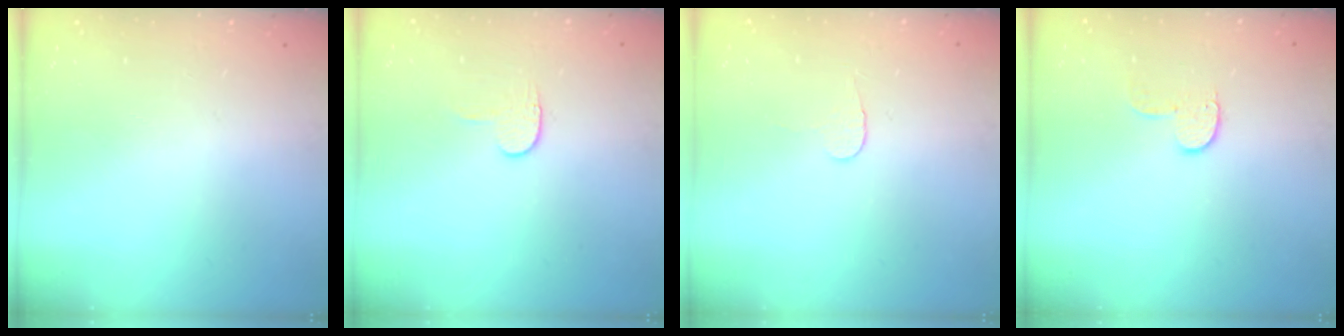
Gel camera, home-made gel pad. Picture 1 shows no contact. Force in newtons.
{"total": 4.5, "press": 4.5, "slide": 0.4}
{"total": 3.9, "press": 3.9, "slide": 0.4}
{"total": 6.1, "press": 6.1, "slide": 0.4}